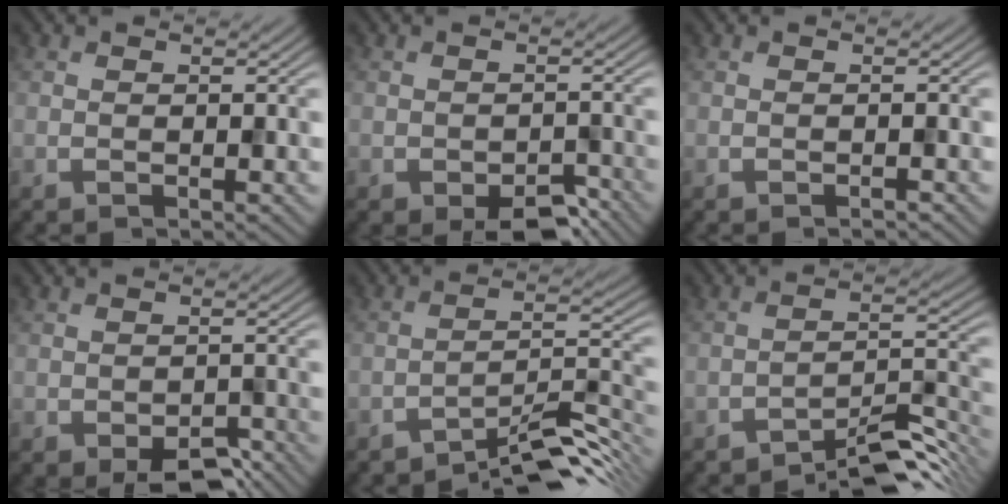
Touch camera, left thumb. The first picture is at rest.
{"total": 4.6, "force": [-3.0, 2.0, 2.8], "torque": [-0.039, -0.004, -0.040]}
{"total": 0.5, "force": [-0.5, 0.1, 0.3], "torque": [-0.001, 0.002, -0.007]}
{"total": 4.6, "force": [-3.2, 2.0, 2.7], "torque": [-0.037, -0.006, -0.042]}
{"total": 7.9, "force": [-6.3, 1.5, 4.5], "torque": [-0.065, 0.011, -0.112]}
{"total": 6.8, "force": [-5.5, 1.4, 3.7], "torque": [-0.052, 0.008, -0.093]}